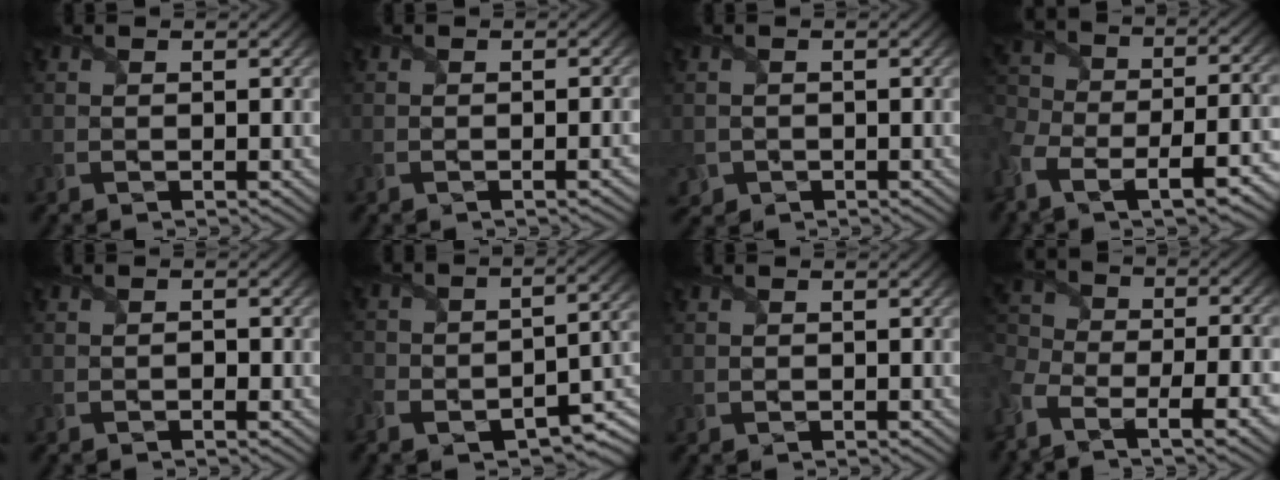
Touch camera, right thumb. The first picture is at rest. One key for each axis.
{"total": 0.8, "fx": -0.5, "fy": -0.2, "fz": 0.6, "tx": -0.007, "ty": -0.001, "tz": -0.007}
{"total": 1.6, "fx": -0.6, "fy": 1.4, "fz": 0.0, "tx": 0.000, "ty": -0.011, "tz": -0.015}
{"total": 11.9, "fx": -6.6, "fy": 6.1, "fz": 7.8, "tx": -0.170, "ty": -0.034, "tz": -0.088}
{"total": 0.7, "fx": -0.4, "fy": 0.4, "fz": 0.5, "tx": -0.008, "ty": 0.001, "tz": -0.005}
{"total": 9.7, "fx": -6.2, "fy": 5.0, "fz": 5.6, "tx": -0.095, "ty": -0.033, "tz": -0.100}
{"total": 0.0}
{"total": 10.0, "fx": -5.9, "fy": 4.2, "fz": 6.9, "tx": -0.163, "ty": -0.029, "tz": -0.094}